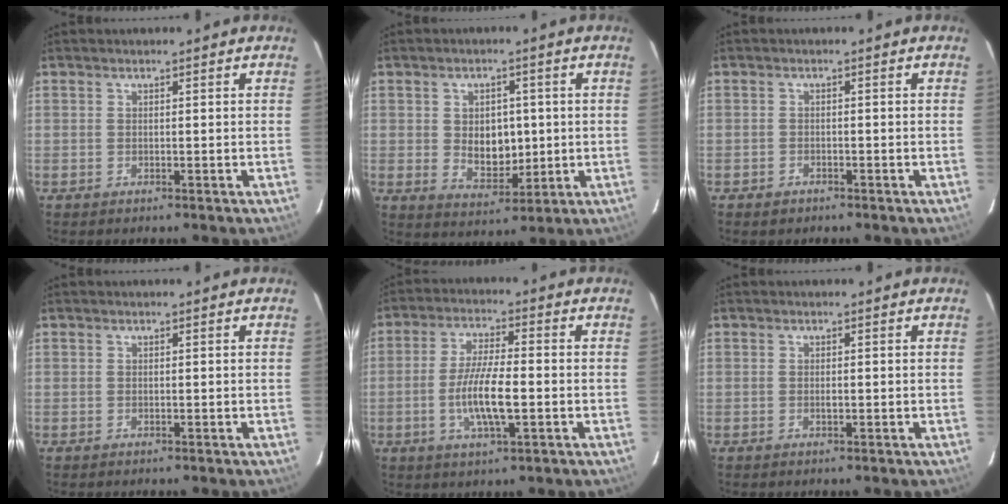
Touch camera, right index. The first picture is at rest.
{"total": 7.5, "force": [0.2, 5.4, 5.2], "torque": [-0.090, -0.002, 0.017]}
{"total": 1.6, "force": [-1.2, 1.0, 0.3], "torque": [-0.010, 0.002, -0.017]}
{"total": 0.0}
{"total": 9.3, "force": [-2.2, 2.1, 8.8], "torque": [-0.173, -0.005, -0.041]}
{"total": 0.8, "force": [-0.2, 0.4, 0.6], "torque": [-0.011, 0.000, -0.002]}